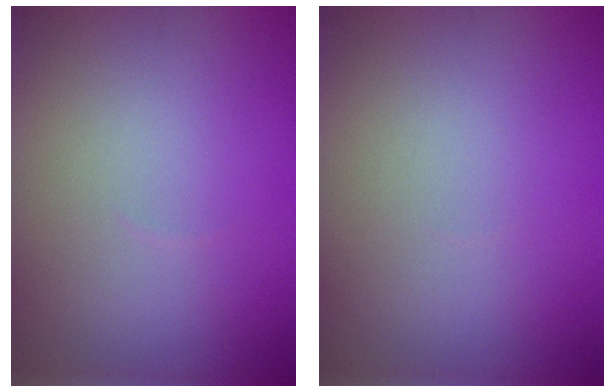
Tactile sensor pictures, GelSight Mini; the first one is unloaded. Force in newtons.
{"total": 0.0}